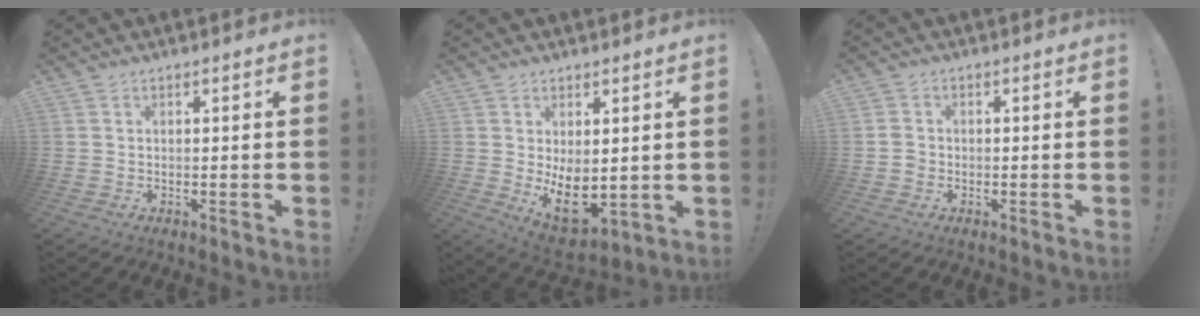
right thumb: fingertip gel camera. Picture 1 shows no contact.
{"total": 11.6, "force": [0.5, 7.1, 9.2], "torque": [-0.133, -0.027, 0.020]}
{"total": 2.2, "force": [-0.8, 1.9, 0.8], "torque": [-0.014, 0.008, -0.014]}